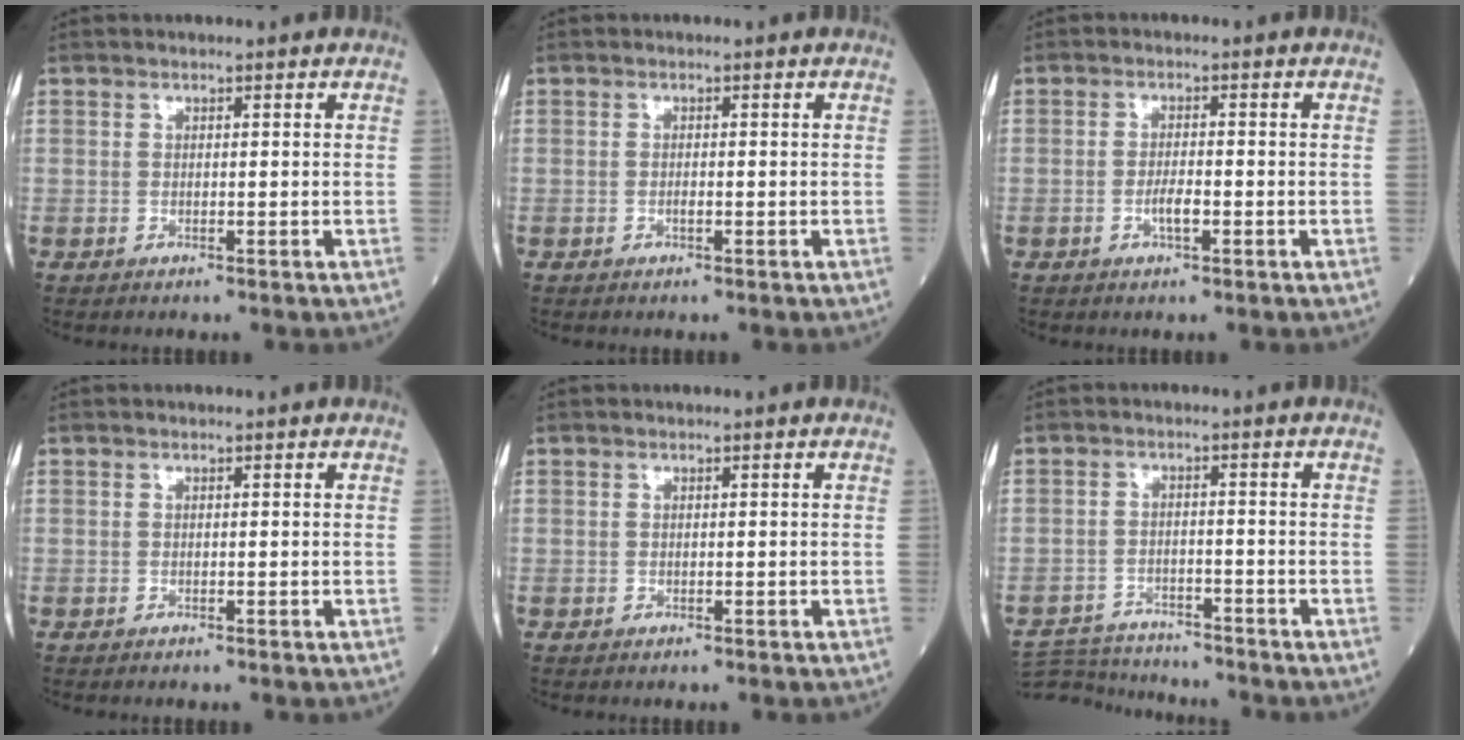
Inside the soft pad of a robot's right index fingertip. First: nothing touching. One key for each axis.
{"total": 0.8, "fx": -0.4, "fy": 0.1, "fz": 0.7, "tx": -0.017, "ty": 0.000, "tz": -0.007}
{"total": 2.5, "fx": -0.9, "fy": 0.5, "fz": 2.3, "tx": -0.043, "ty": 0.001, "tz": -0.017}
{"total": 0.0}
{"total": 0.0}
{"total": 7.9, "fx": -7.8, "fy": 0.9, "fz": 0.6, "tx": -0.014, "ty": 0.002, "tz": -0.128}